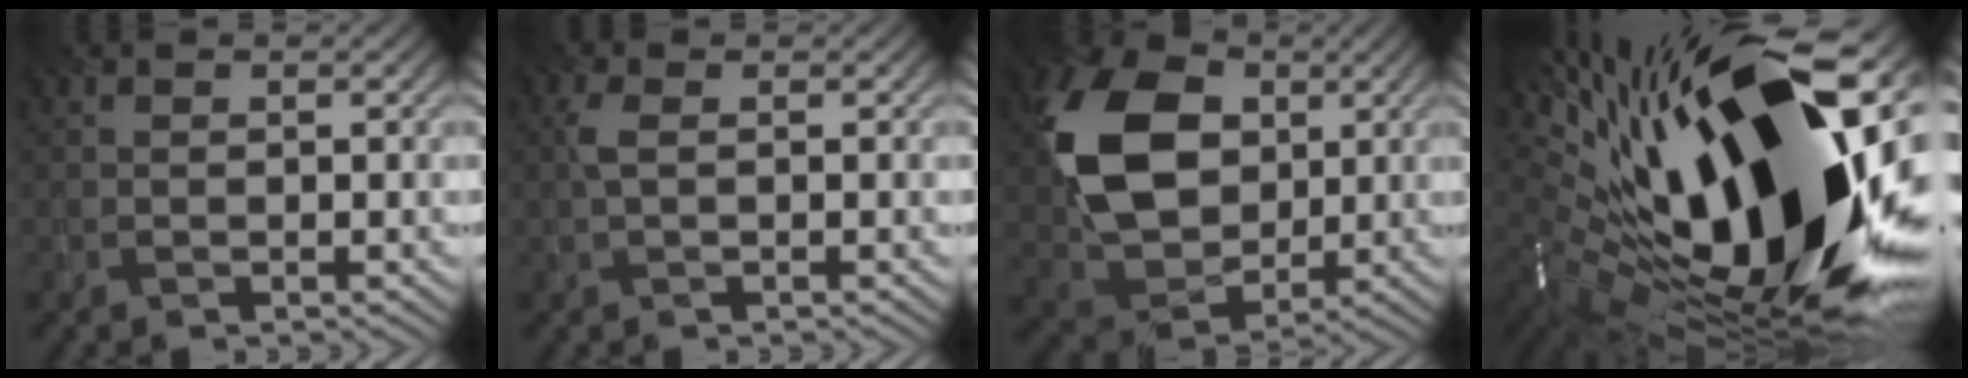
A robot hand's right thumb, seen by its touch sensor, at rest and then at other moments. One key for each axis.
{"total": 2.1, "fx": 0.2, "fy": 0.8, "fz": 2.0, "tx": -0.052, "ty": 0.004, "tz": 0.003}
{"total": 13.2, "fx": 2.8, "fy": 9.5, "fz": 8.8, "tx": -0.199, "ty": 0.009, "tz": 0.051}
{"total": 22.6, "fx": 1.7, "fy": 10.5, "fz": 20.0, "tx": -0.394, "ty": -0.028, "tz": 0.020}